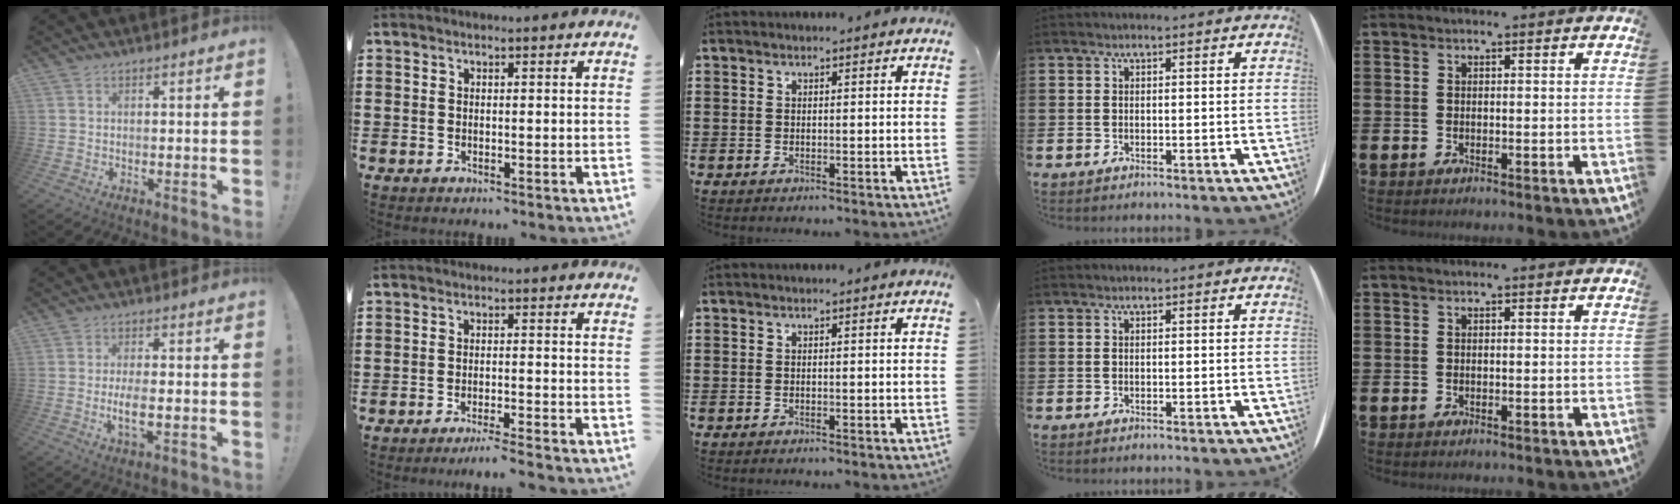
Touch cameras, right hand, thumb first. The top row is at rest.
{"thumb": {"total": 5.4, "force": [-1.1, 1.5, 5.0], "torque": [-0.101, -0.010, -0.021]}, "index": {"total": 2.6, "force": [-2.4, -0.4, 0.9], "torque": [-0.016, -0.001, -0.048]}}